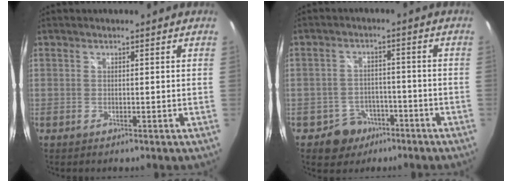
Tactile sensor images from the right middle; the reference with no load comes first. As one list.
[{"total": 6.2, "force": [-3.9, 4.7, 0.6], "torque": [-0.027, 0.018, -0.049]}]